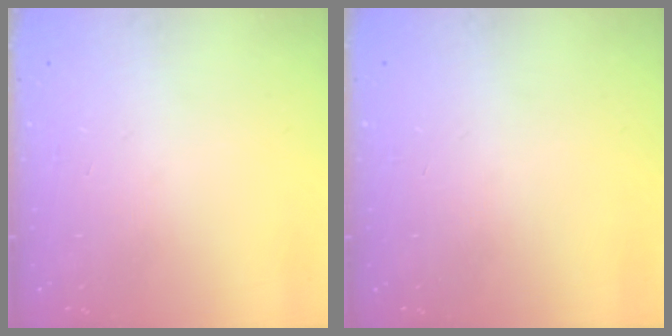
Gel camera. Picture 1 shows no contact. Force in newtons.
{"total": 0.0}